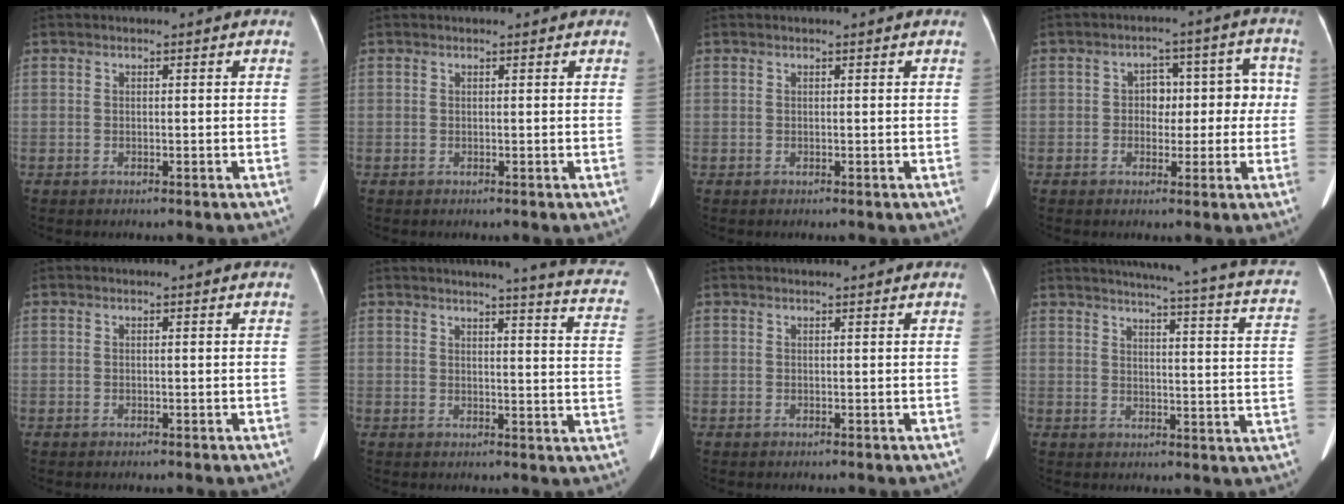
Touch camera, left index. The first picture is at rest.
{"total": 0.9, "force": [0.9, 0.2, 0.2], "torque": [-0.010, 0.009, 0.009]}
{"total": 0.6, "force": [0.6, 0.0, 0.1], "torque": [-0.004, 0.005, 0.004]}
{"total": 6.5, "force": [-0.2, 4.4, 4.8], "torque": [-0.054, 0.042, 0.002]}
{"total": 0.0}
{"total": 13.1, "force": [11.0, 0.3, 7.1], "torque": [-0.080, -0.052, 0.095]}
{"total": 3.2, "force": [3.1, 0.3, 0.9], "torque": [-0.012, 0.024, 0.035]}
{"total": 20.9, "force": [17.1, 1.0, 11.9], "torque": [-0.162, -0.034, 0.184]}